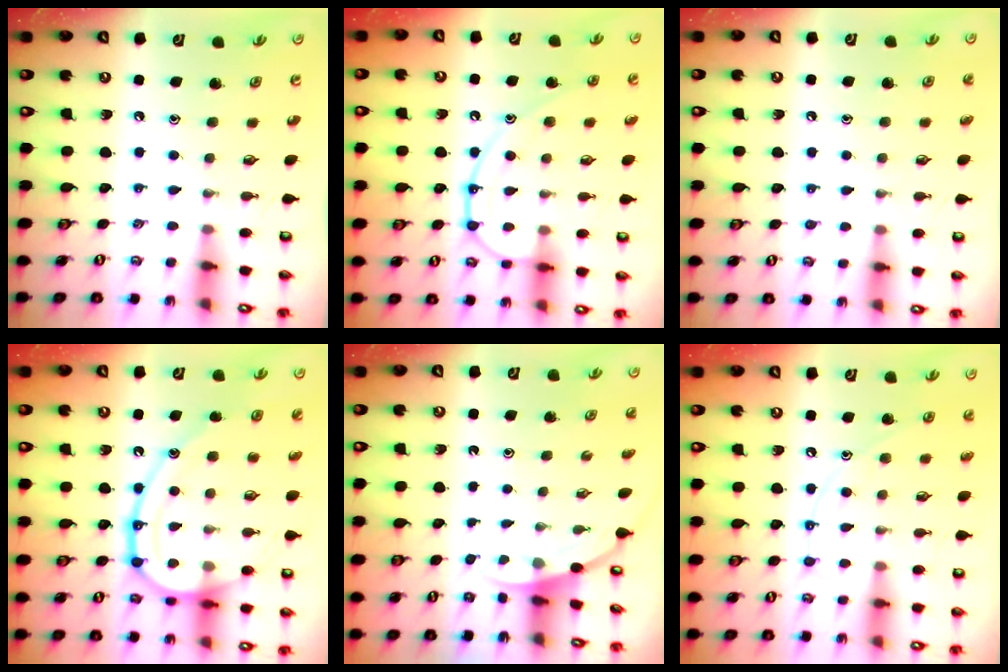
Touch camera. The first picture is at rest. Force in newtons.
{"total": 11.6, "press": 11.5, "slide": 1.2}
{"total": 4.5, "press": 4.5, "slide": 0.5}
{"total": 17.4, "press": 17.3, "slide": 1.8}
{"total": 2.6, "press": 2.6, "slide": 0.1}
{"total": 10.2, "press": 10.2, "slide": 1.0}